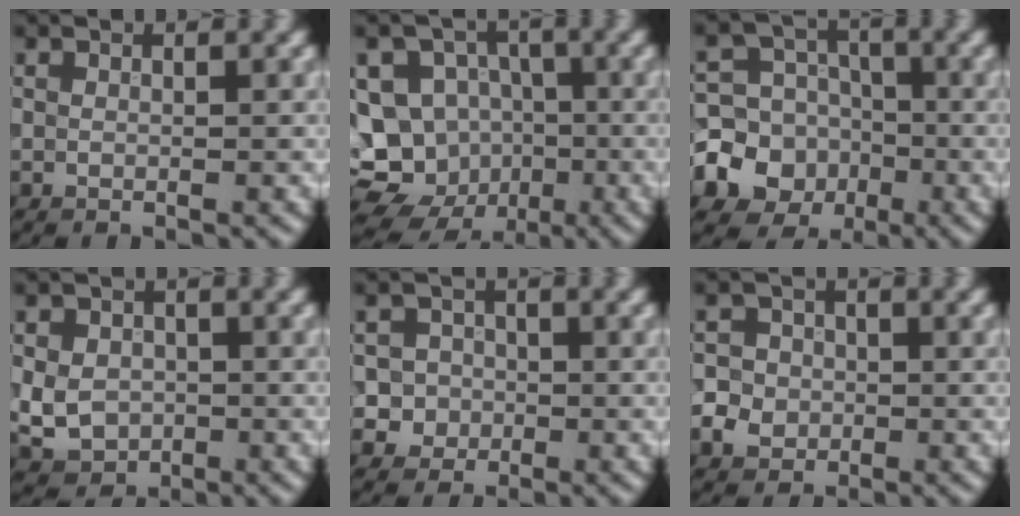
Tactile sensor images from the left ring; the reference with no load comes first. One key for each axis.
{"total": 15.8, "fx": -4.8, "fy": 14.3, "fz": 4.7, "tx": -0.115, "ty": -0.012, "tz": -0.075}
{"total": 11.2, "fx": -3.6, "fy": 10.3, "fz": 2.5, "tx": -0.056, "ty": -0.026, "tz": -0.079}
{"total": 4.0, "fx": -0.6, "fy": 3.3, "fz": 2.2, "tx": -0.046, "ty": -0.004, "tz": -0.013}
{"total": 3.6, "fx": -0.7, "fy": 3.5, "fz": 0.6, "tx": 0.022, "ty": 0.015, "tz": -0.028}
{"total": 3.9, "fx": -1.0, "fy": 3.6, "fz": 1.1, "tx": 0.005, "ty": 0.005, "tz": -0.034}